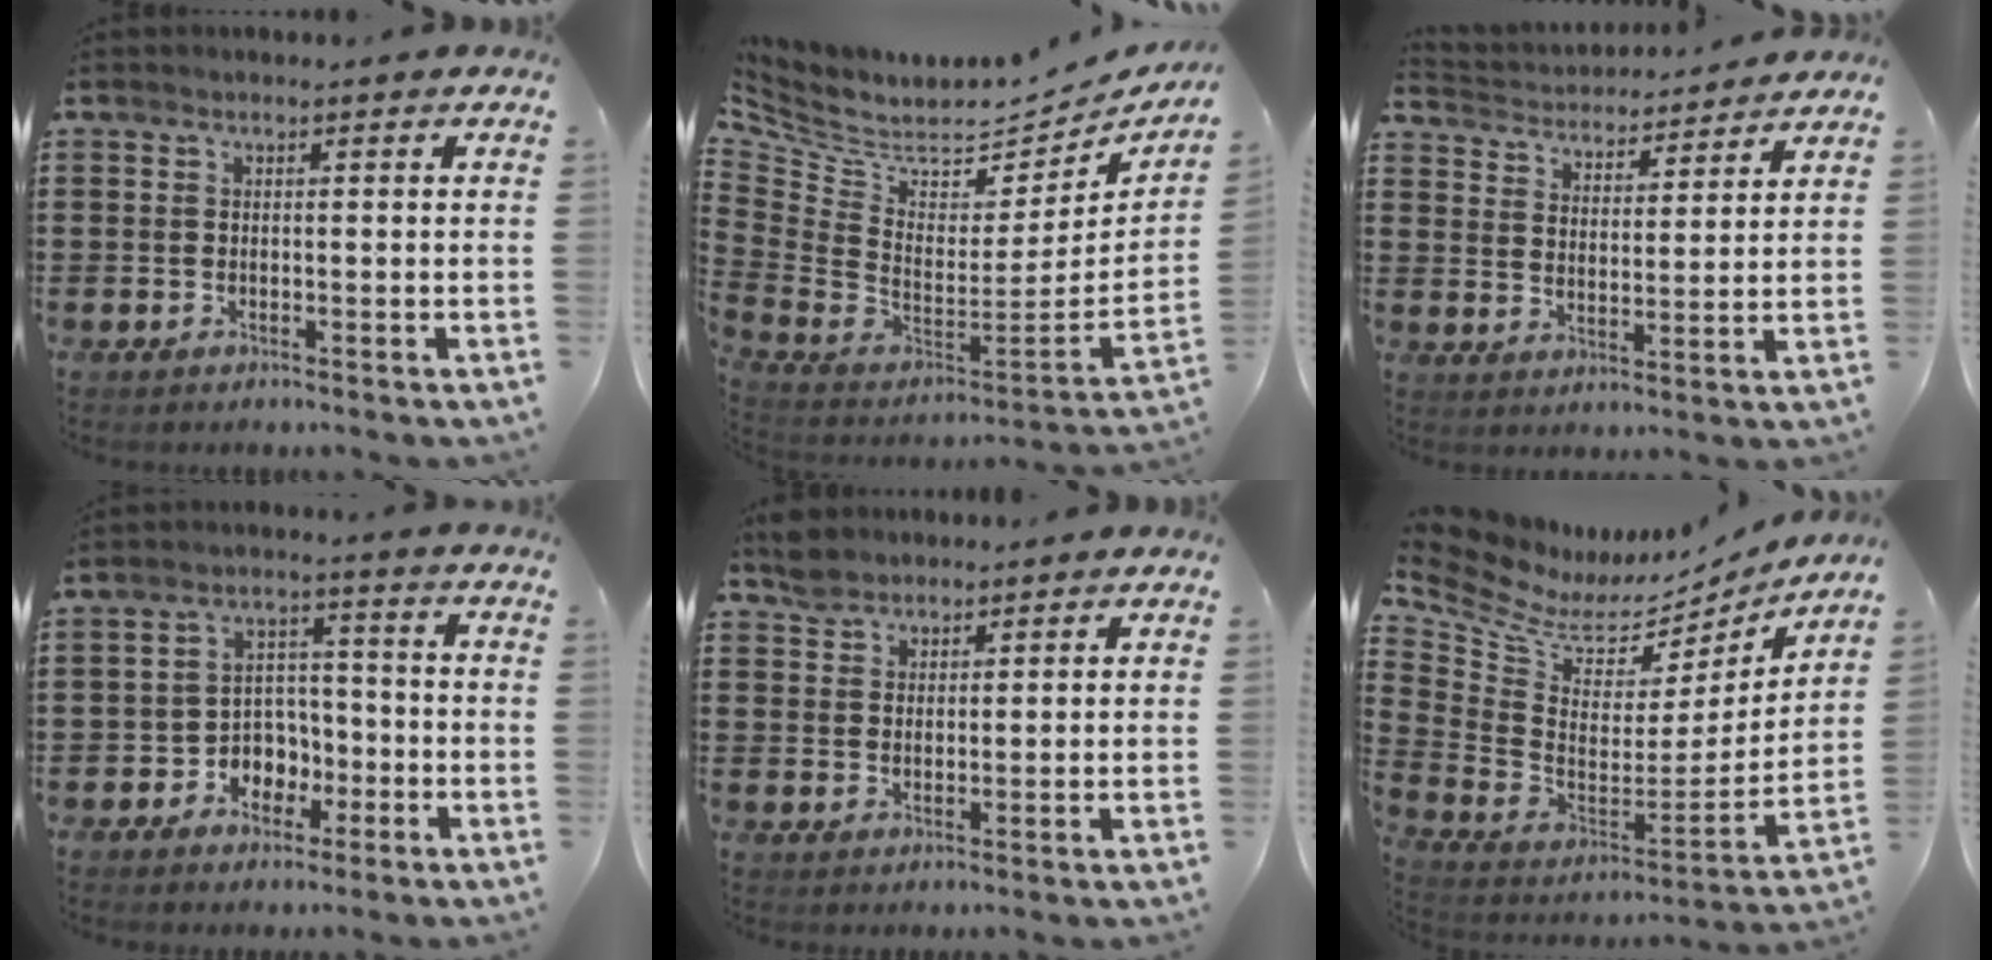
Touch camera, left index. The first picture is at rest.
{"total": 5.6, "force": [5.0, 1.6, 1.9], "torque": [-0.072, -0.063, 0.086]}
{"total": 3.6, "force": [3.5, 0.5, -0.2], "torque": [-0.020, -0.028, 0.056]}
{"total": 4.9, "force": [-2.2, 4.1, 1.4], "torque": [-0.036, 0.014, -0.044]}
{"total": 3.1, "force": [2.7, 1.5, 0.4], "torque": [-0.008, 0.002, 0.052]}
{"total": 7.2, "force": [5.1, 4.0, 3.1], "torque": [-0.102, -0.044, 0.086]}